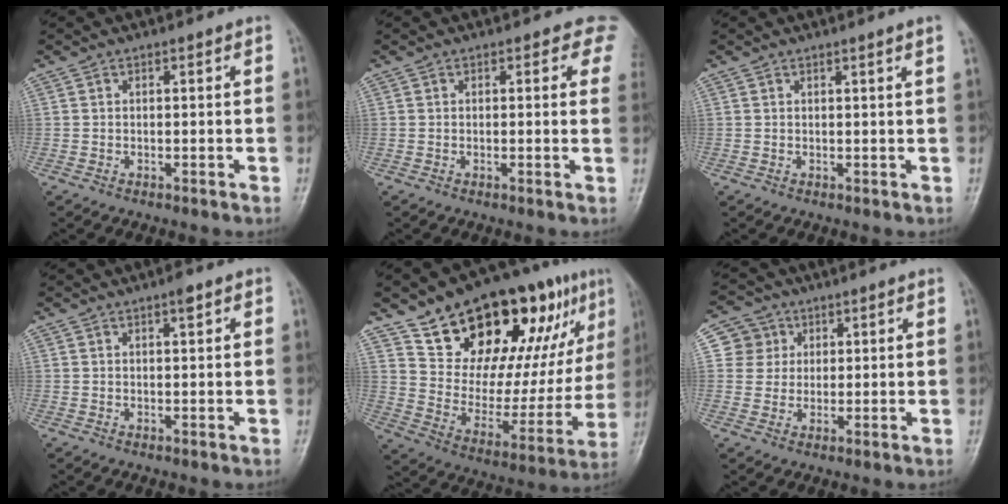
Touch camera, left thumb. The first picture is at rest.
{"total": 3.8, "force": [2.2, 2.3, 2.0], "torque": [0.012, -0.006, 0.005]}
{"total": 1.4, "force": [0.9, -0.5, 1.0], "torque": [-0.023, -0.006, 0.016]}
{"total": 1.8, "force": [0.9, 0.6, 1.5], "torque": [-0.019, 0.000, 0.009]}
{"total": 28.1, "force": [15.6, 12.6, 19.6], "torque": [-0.246, -0.033, 0.253]}
{"total": 5.5, "force": [1.8, 5.2, 0.1], "torque": [0.034, -0.002, 0.026]}